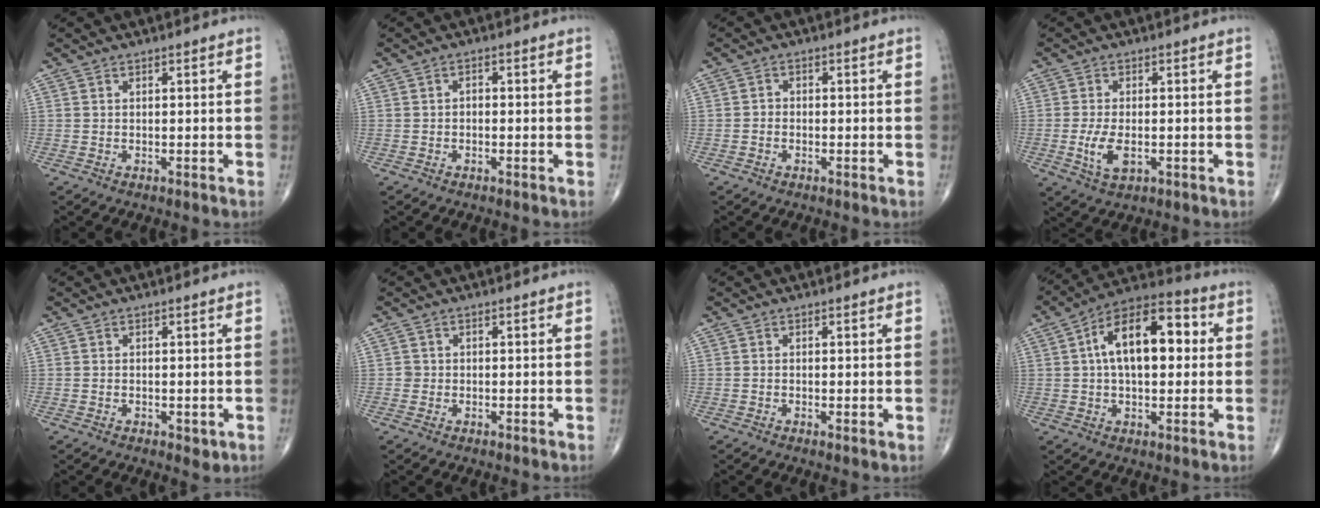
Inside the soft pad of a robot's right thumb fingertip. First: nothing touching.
{"total": 1.0, "force": [-0.3, 0.7, 0.6], "torque": [-0.001, 0.005, -0.009]}
{"total": 1.3, "force": [-0.6, 1.1, 0.4], "torque": [0.001, 0.005, -0.015]}
{"total": 5.4, "force": [-1.2, 2.7, 4.5], "torque": [-0.093, -0.007, -0.019]}
{"total": 2.1, "force": [-0.5, 1.2, 1.6], "torque": [-0.016, -0.003, -0.004]}
{"total": 1.0, "force": [-0.1, 1.0, 0.1], "torque": [0.004, 0.004, -0.003]}
{"total": 0.8, "force": [-0.1, 0.2, 0.7], "torque": [-0.015, -0.004, -0.005]}
{"total": 16.1, "force": [2.4, 8.5, 13.5], "torque": [-0.201, 0.032, 0.030]}